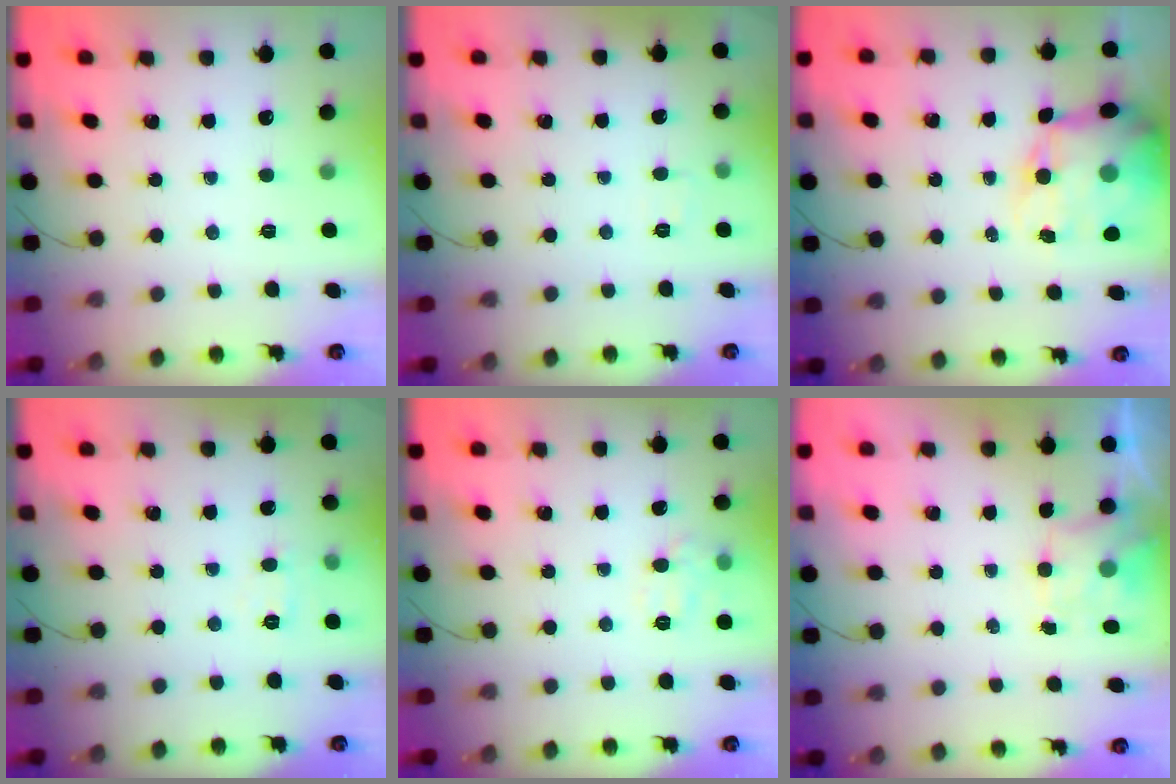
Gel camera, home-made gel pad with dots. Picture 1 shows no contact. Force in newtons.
{"total": 2.0, "press": 1.7, "slide": 1.1}
{"total": 13.1, "press": 12.6, "slide": 3.7}
{"total": 5.0, "press": 4.8, "slide": 1.1}
{"total": 7.2, "press": 7.1, "slide": 1.1}
{"total": 1.5, "press": 1.3, "slide": 0.8}